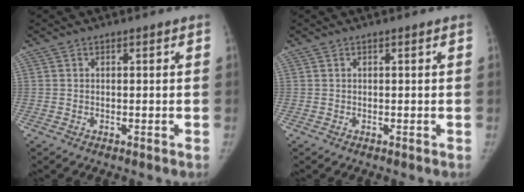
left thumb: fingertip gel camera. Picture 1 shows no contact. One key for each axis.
{"total": 0.0}